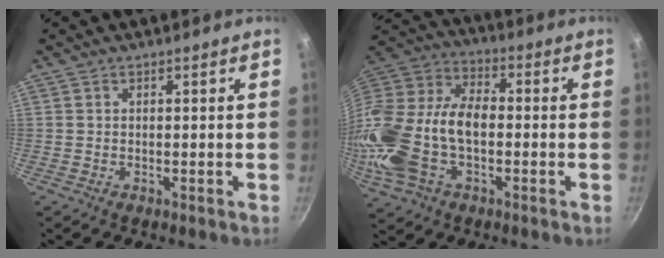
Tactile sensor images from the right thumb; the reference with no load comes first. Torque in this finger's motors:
{"motor_torque": [2.52, 2.48, 1.48, -1.29, 0.32]}